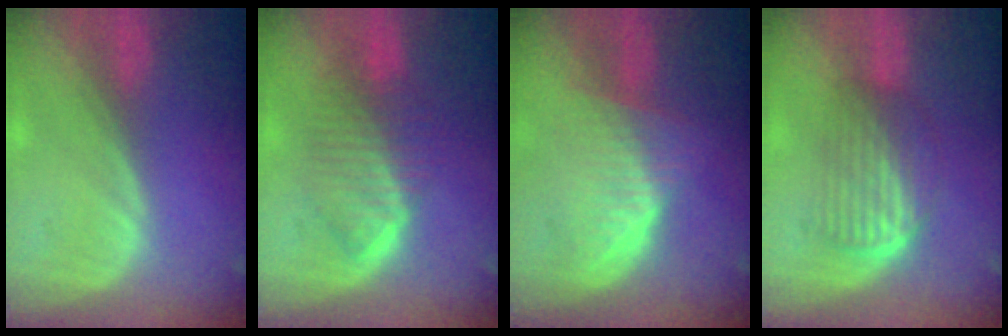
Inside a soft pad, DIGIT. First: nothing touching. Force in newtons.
{"total": 6.6, "press": 6.5, "slide": 1.0}
{"total": 6.4, "press": 6.2, "slide": 1.7}
{"total": 7.0, "press": 5.9, "slide": 3.7}